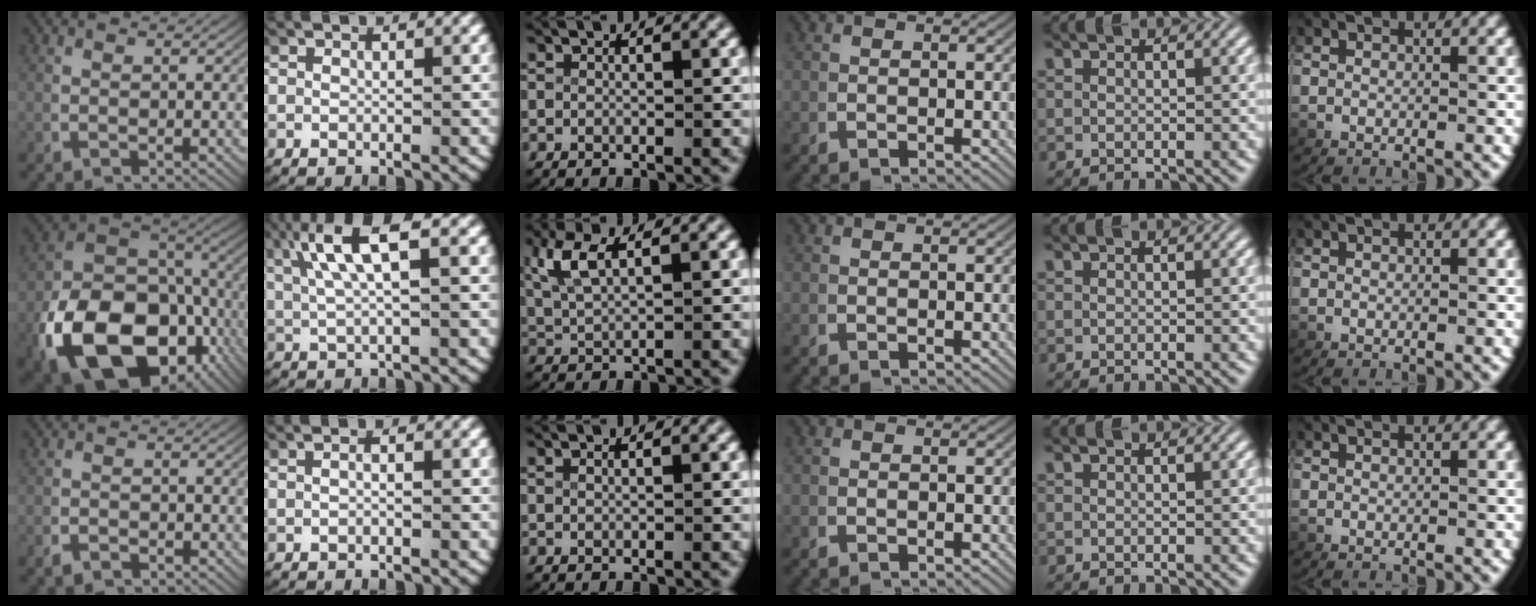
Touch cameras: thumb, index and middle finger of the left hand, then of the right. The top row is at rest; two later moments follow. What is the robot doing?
{"motion": "lift_and_place", "object": "photo album"}